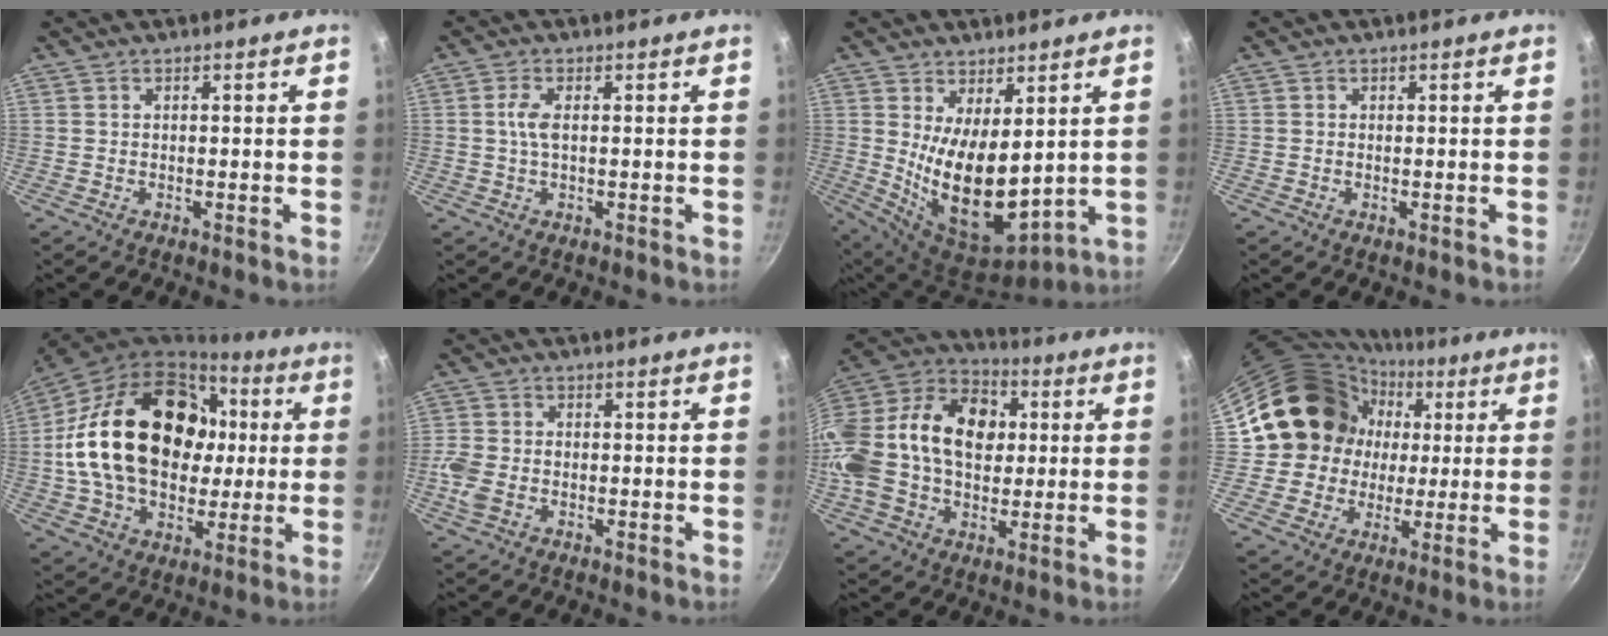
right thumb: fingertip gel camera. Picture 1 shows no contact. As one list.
[{"total": 3.3, "force": [0.3, 1.3, 3.0], "torque": [-0.072, 0.005, 0.005]}, {"total": 14.4, "force": [2.1, 7.1, 12.4], "torque": [-0.191, -0.049, 0.061]}, {"total": 0.0}, {"total": 29.4, "force": [3.5, 20.4, 20.8], "torque": [-0.353, 0.030, 0.064]}, {"total": 5.1, "force": [-1.6, 3.5, 3.3], "torque": [-0.078, 0.006, -0.037]}, {"total": 26.5, "force": [2.4, 18.7, 18.6], "torque": [-0.340, 0.045, 0.030]}, {"total": 15.5, "force": [2.8, 14.4, 5.1], "torque": [-0.065, 0.016, 0.046]}]